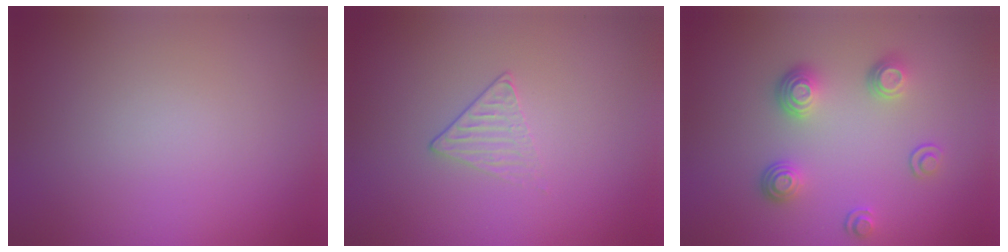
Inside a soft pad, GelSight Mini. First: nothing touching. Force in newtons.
{"total": 1.2, "press": 0.7, "slide": 1.0}
{"total": 3.3, "press": 2.6, "slide": 2.1}